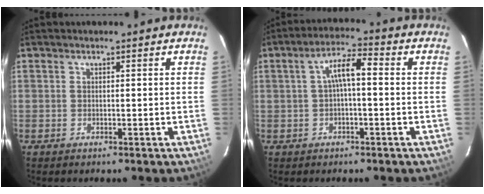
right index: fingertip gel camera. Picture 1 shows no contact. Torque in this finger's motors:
{"motor_torque": [0.55, -0.32, 0.44, 0.10]}